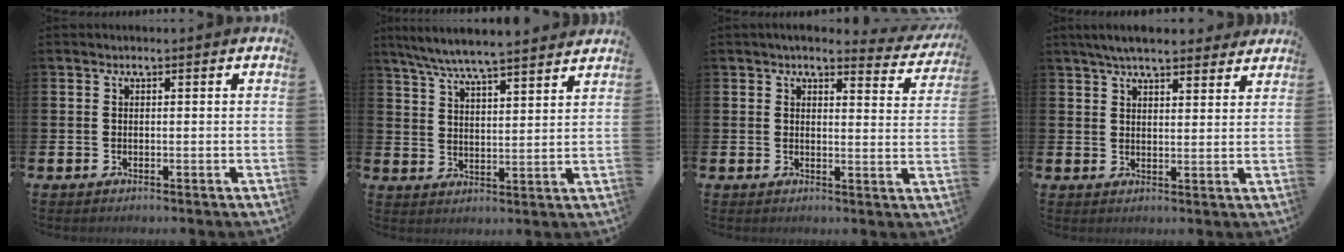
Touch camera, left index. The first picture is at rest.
{"total": 6.9, "force": [6.6, -0.1, 1.9], "torque": [-0.067, -0.036, 0.118]}
{"total": 3.4, "force": [3.2, 0.9, 0.9], "torque": [-0.020, -0.019, 0.053]}
{"total": 5.7, "force": [5.4, 0.9, 1.8], "torque": [-0.047, -0.015, 0.099]}